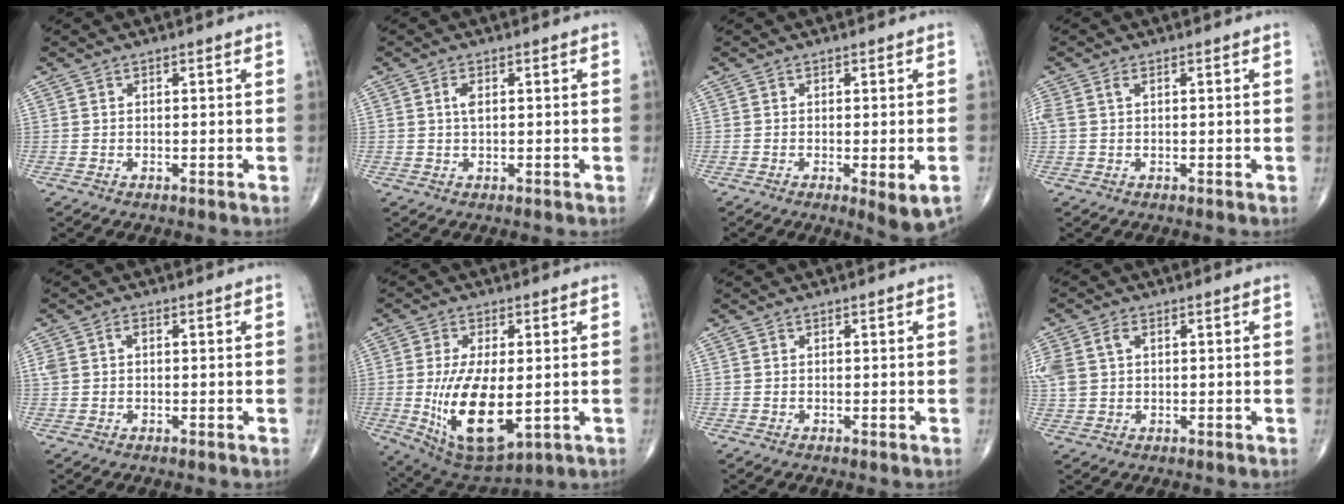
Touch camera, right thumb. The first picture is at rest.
{"total": 1.8, "force": [0.4, 0.8, 1.6], "torque": [-0.031, 0.002, 0.007]}
{"total": 4.9, "force": [-1.8, 1.1, 4.4], "torque": [-0.060, -0.009, -0.022]}
{"total": 2.2, "force": [0.7, 1.2, 1.8], "torque": [-0.061, 0.019, 0.019]}
{"total": 2.6, "force": [0.5, 1.7, 1.8], "torque": [-0.047, 0.018, 0.014]}
{"total": 15.8, "force": [-2.0, 7.2, 13.9], "torque": [-0.246, -0.021, -0.013]}
{"total": 0.0}
{"total": 8.0, "force": [2.1, 5.6, 5.3], "torque": [-0.152, 0.017, 0.049]}